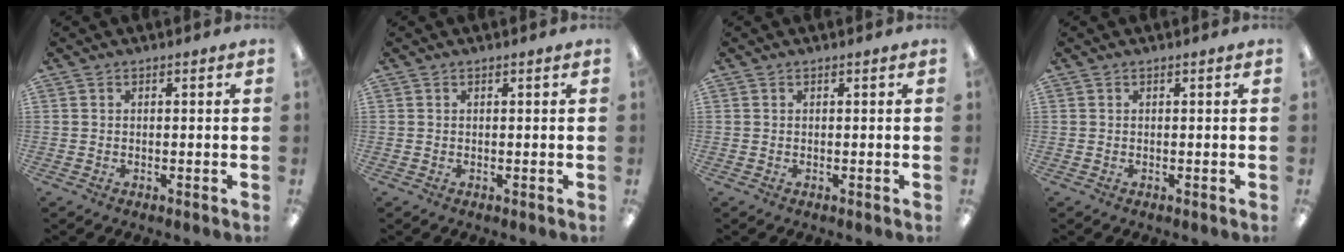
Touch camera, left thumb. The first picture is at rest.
{"total": 0.0}
{"total": 0.0}
{"total": 0.0}